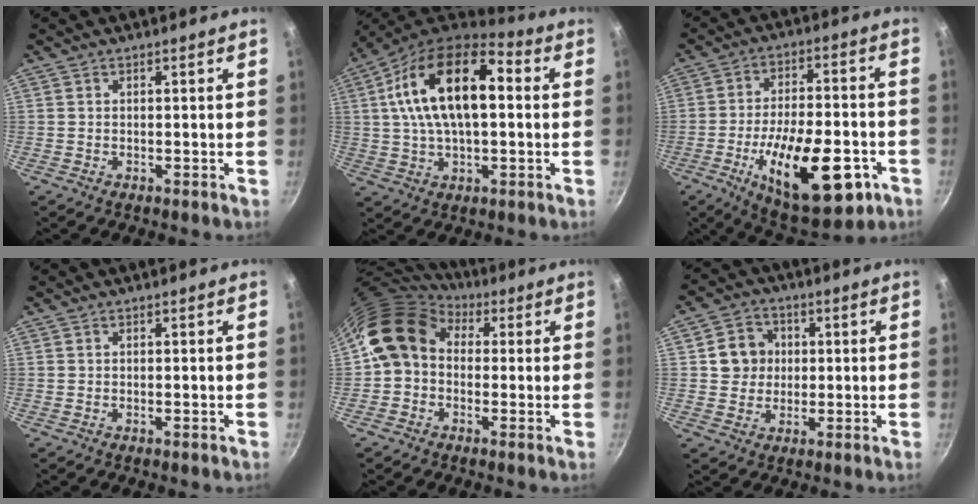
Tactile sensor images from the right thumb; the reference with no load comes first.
{"total": 20.3, "force": [3.1, 10.4, 17.2], "torque": [-0.298, 0.029, 0.041]}
{"total": 21.1, "force": [-7.9, 8.9, 17.4], "torque": [-0.278, 0.018, -0.111]}
{"total": 0.0}
{"total": 12.5, "force": [1.0, 9.9, 7.6], "torque": [-0.133, 0.038, 0.005]}
{"total": 7.5, "force": [1.0, 6.8, 2.9], "torque": [-0.015, 0.003, 0.012]}